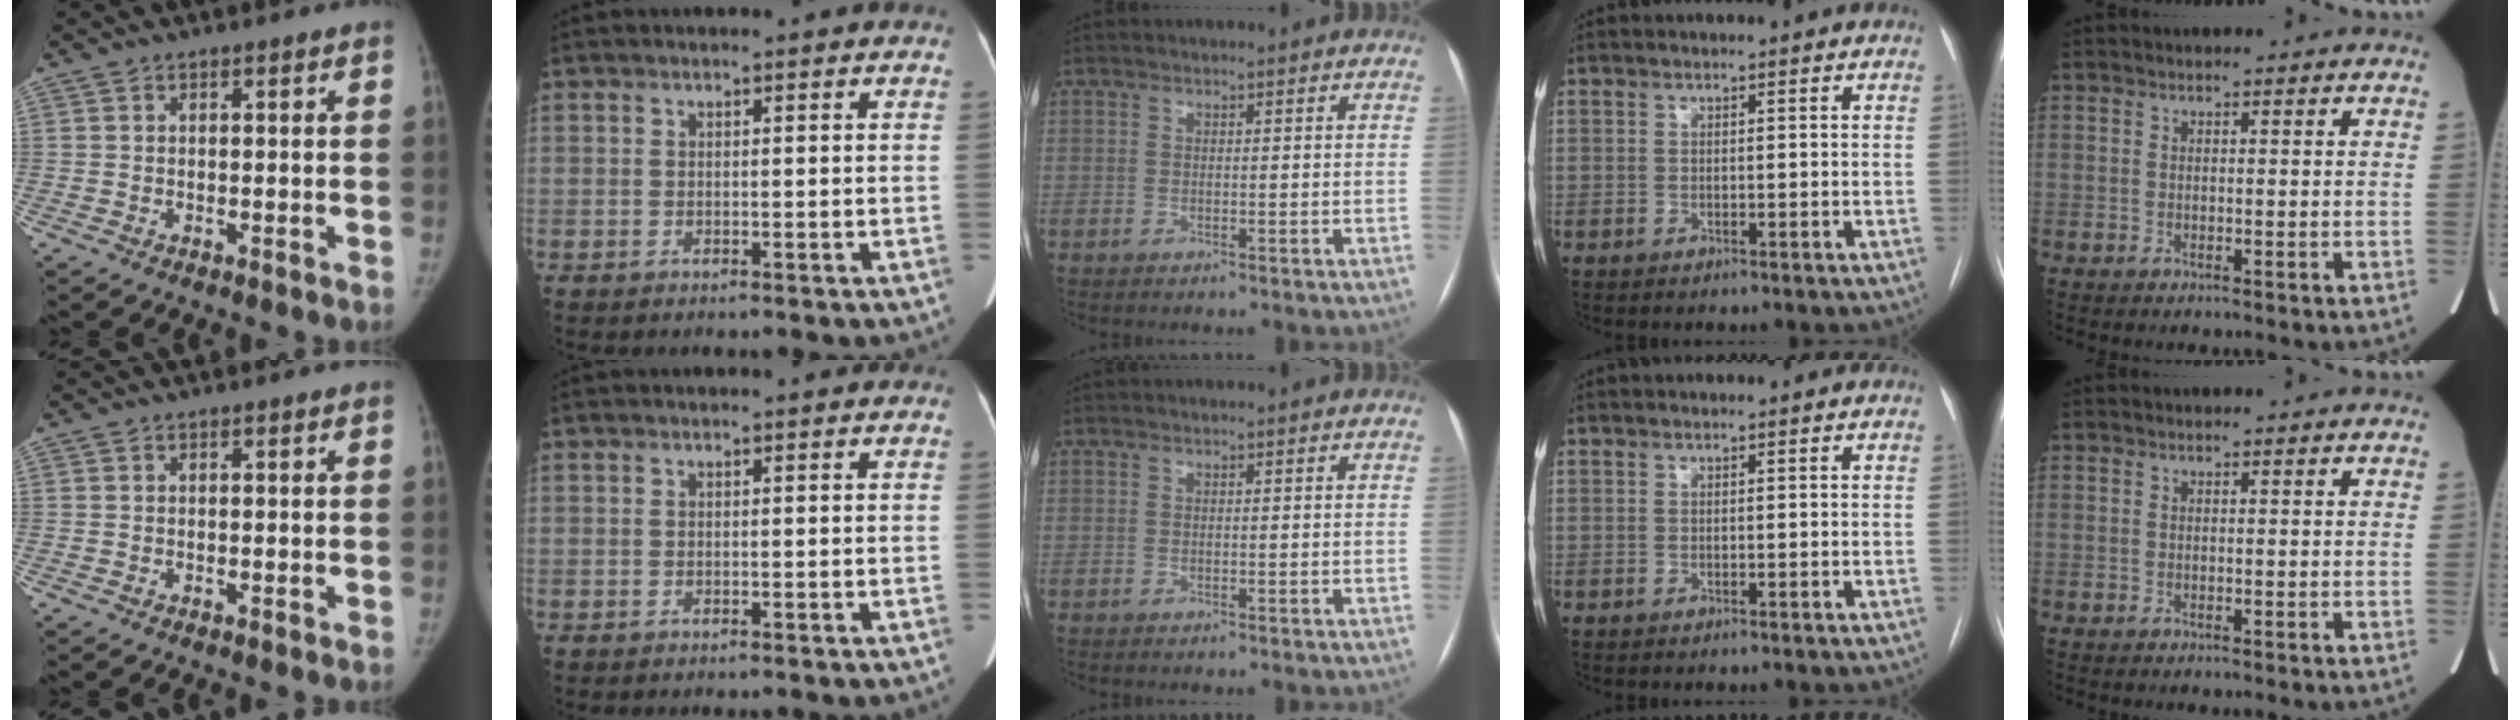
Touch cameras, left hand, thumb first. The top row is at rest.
{}